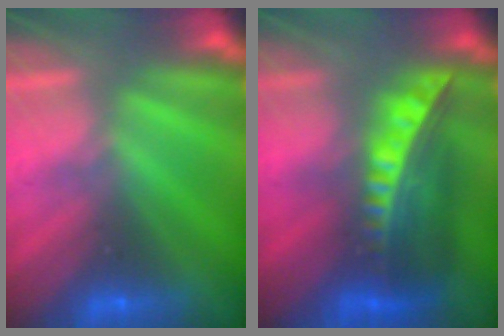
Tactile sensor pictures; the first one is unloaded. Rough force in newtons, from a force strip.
{"total": 8.9}